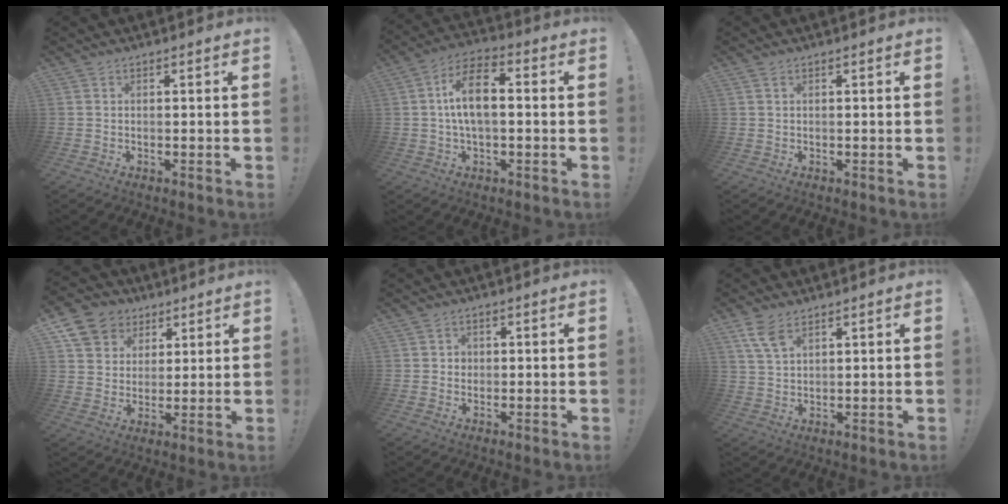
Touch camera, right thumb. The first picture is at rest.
{"total": 11.7, "force": [0.8, 5.8, 10.2], "torque": [-0.181, 0.014, 0.017]}
{"total": 0.8, "force": [0.4, 0.5, 0.5], "torque": [-0.010, 0.002, 0.008]}
{"total": 11.0, "force": [5.6, 9.0, 3.1], "torque": [-0.050, -0.033, 0.114]}
{"total": 1.8, "force": [0.2, 1.7, 0.6], "torque": [-0.010, 0.001, 0.001]}
{"total": 6.5, "force": [4.1, 3.0, 4.0], "torque": [-0.070, -0.019, 0.078]}